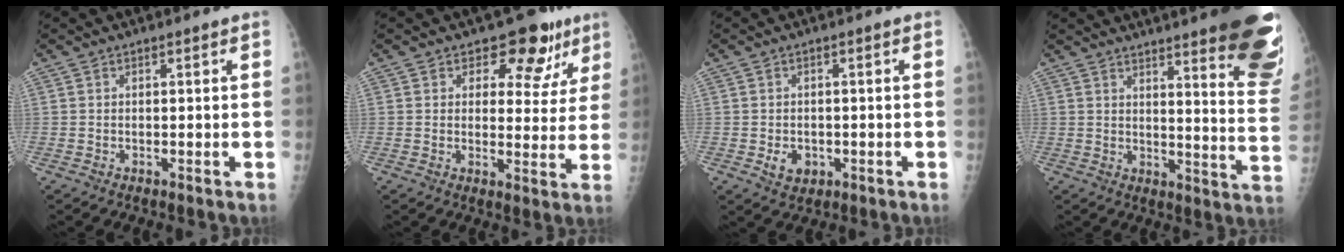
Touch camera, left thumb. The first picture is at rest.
{"total": 9.7, "force": [6.3, 6.3, 4.0], "torque": [0.001, -0.028, 0.070]}
{"total": 3.8, "force": [-1.0, 3.0, 2.1], "torque": [-0.022, 0.002, -0.007]}
{"total": 23.6, "force": [16.5, 3.8, 16.4], "torque": [-0.168, -0.107, 0.196]}